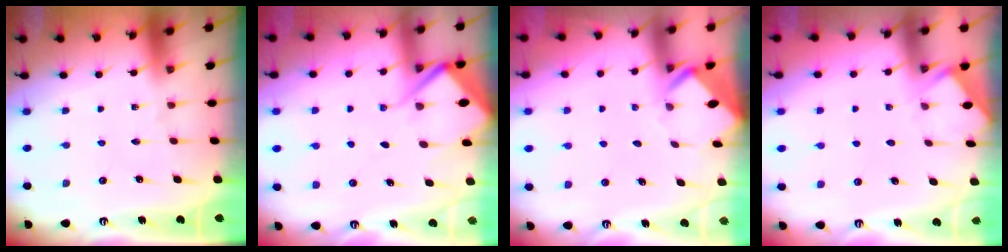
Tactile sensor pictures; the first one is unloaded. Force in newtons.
{"total": 5.5, "press": 5.5, "slide": 0.6}
{"total": 3.6, "press": 3.6, "slide": 0.2}
{"total": 3.4, "press": 3.4, "slide": 0.4}